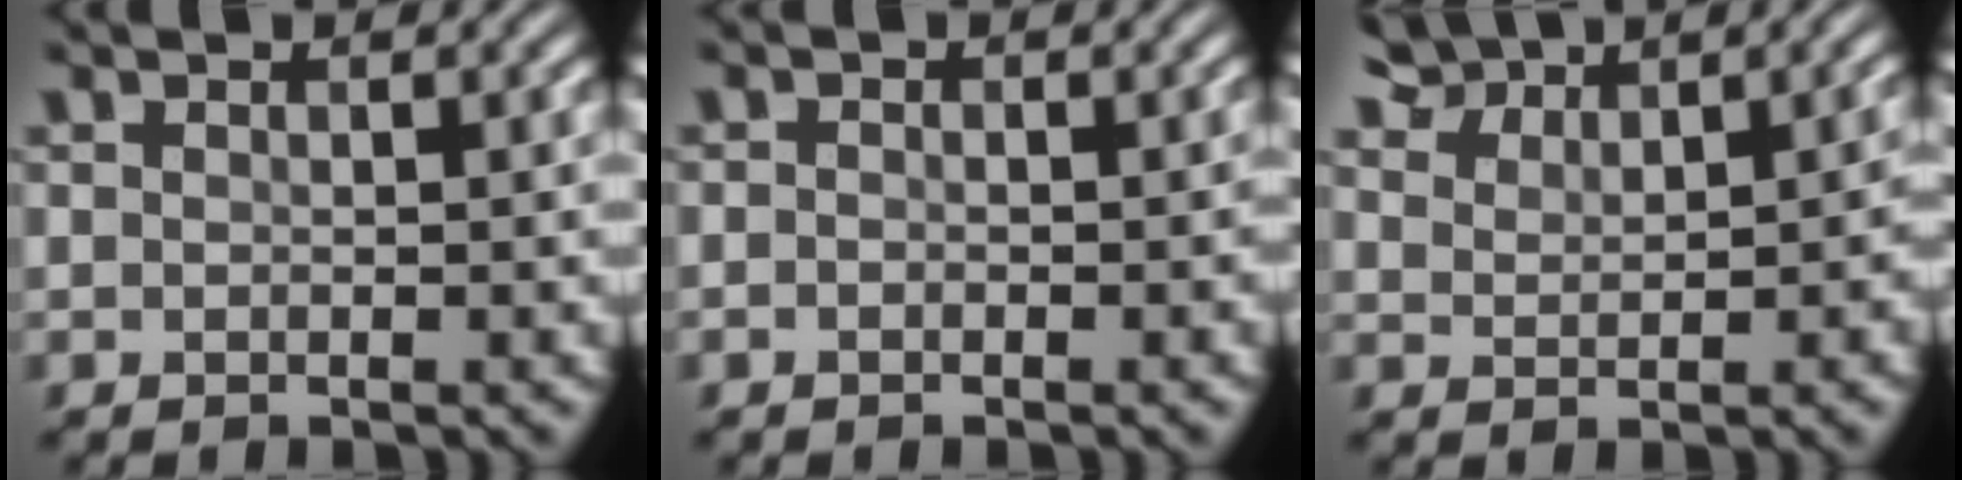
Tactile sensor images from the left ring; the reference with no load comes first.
{"total": 0.9, "force": [-0.8, 0.4, -0.1], "torque": [-0.002, -0.003, -0.025]}
{"total": 4.4, "force": [3.5, 2.2, 1.3], "torque": [-0.034, 0.002, 0.058]}